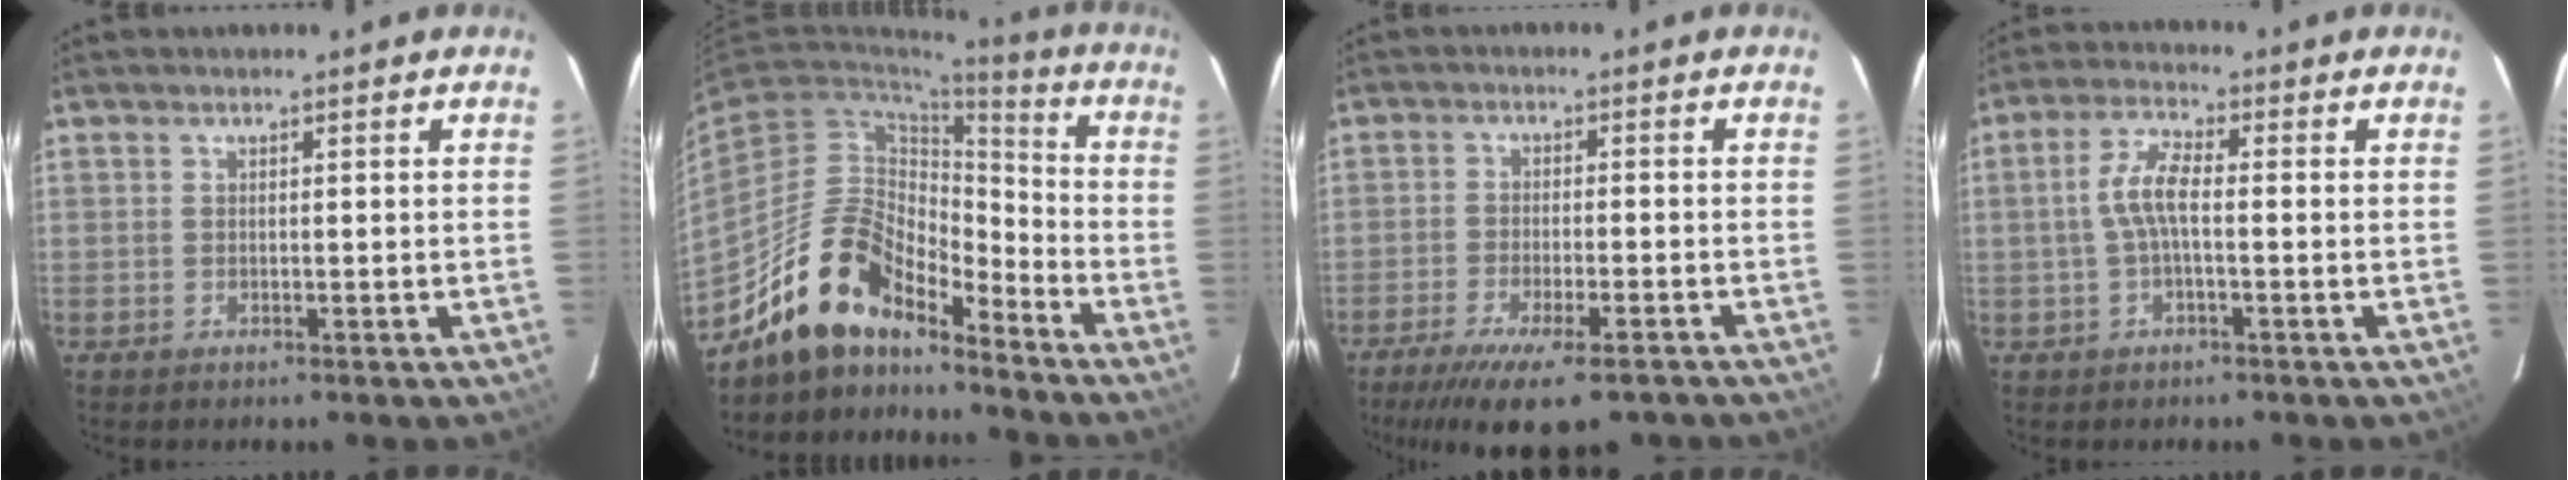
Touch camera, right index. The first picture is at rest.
{"total": 15.1, "force": [-12.7, 5.7, 5.8], "torque": [-0.114, 0.028, -0.227]}
{"total": 14.3, "force": [-10.8, 3.5, 8.6], "torque": [-0.176, -0.046, -0.169]}
{"total": 5.5, "force": [-0.5, 1.6, 5.3], "torque": [-0.111, 0.013, -0.010]}